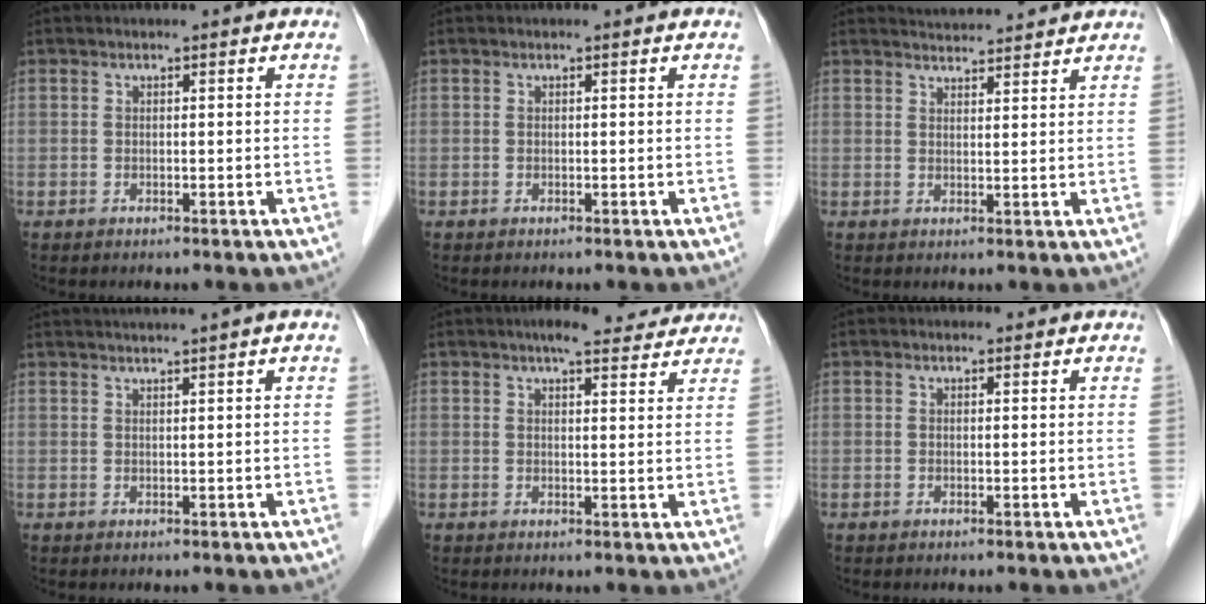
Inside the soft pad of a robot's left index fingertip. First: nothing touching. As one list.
[{"total": 0.0}, {"total": 6.0, "force": [5.9, 0.4, 0.9], "torque": [-0.019, 0.022, 0.077]}, {"total": 4.6, "force": [3.8, -1.3, 2.2], "torque": [-0.025, 0.020, 0.058]}, {"total": 8.2, "force": [7.1, 1.9, 3.5], "torque": [-0.044, 0.017, 0.081]}, {"total": 0.7, "force": [0.6, 0.4, 0.0], "torque": [-0.005, 0.001, 0.006]}]